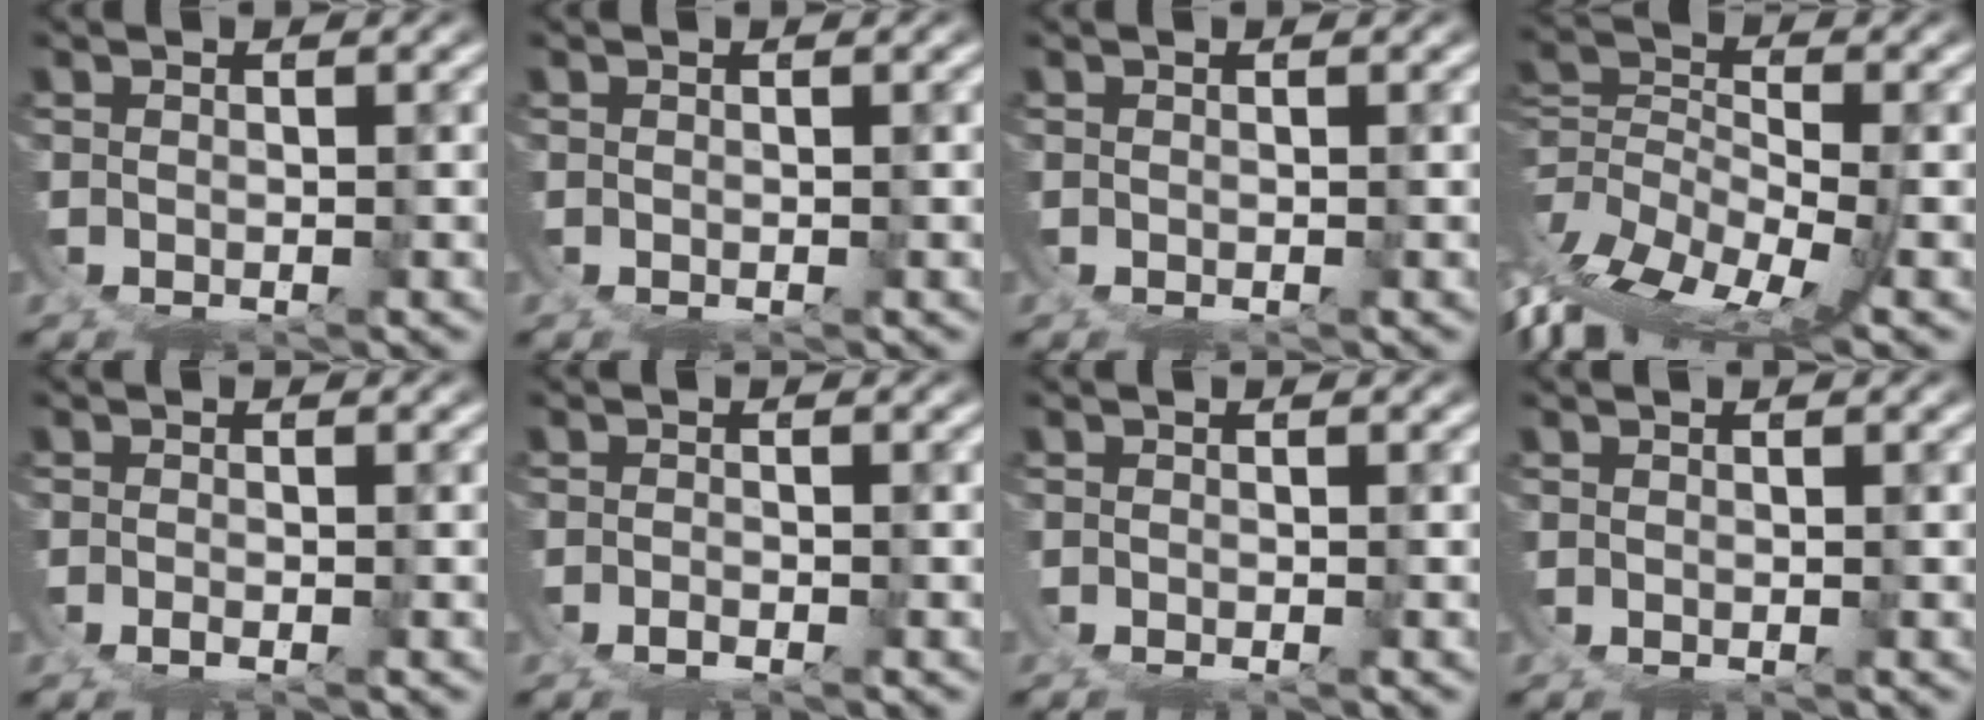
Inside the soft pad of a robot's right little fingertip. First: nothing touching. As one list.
[{"total": 2.7, "force": [0.2, -2.6, -0.7], "torque": [0.028, -0.007, 0.014]}, {"total": 2.7, "force": [0.2, -2.6, -0.6], "torque": [0.028, -0.007, 0.014]}, {"total": 10.6, "force": [-4.1, 6.5, 7.3], "torque": [-0.161, -0.049, -0.052]}, {"total": 1.0, "force": [-0.9, -0.1, 0.4], "torque": [-0.001, -0.001, -0.022]}, {"total": 1.1, "force": [-1.1, -0.3, 0.1], "torque": [0.006, 0.001, -0.026]}, {"total": 0.8, "force": [-0.5, 0.6, 0.2], "torque": [-0.008, -0.002, -0.012]}, {"total": 0.0}]